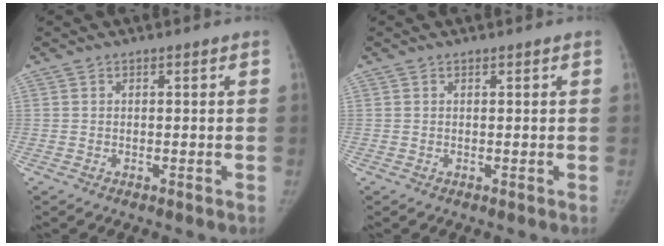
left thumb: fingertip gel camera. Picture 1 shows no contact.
{"total": 0.0}